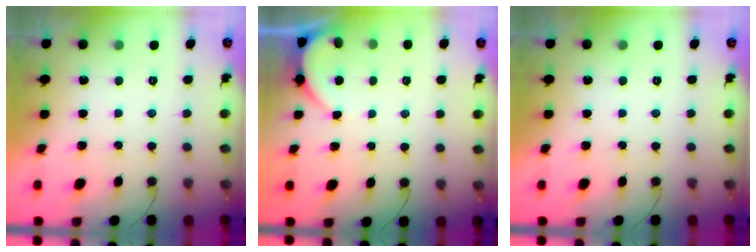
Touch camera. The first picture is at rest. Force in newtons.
{"total": 3.5, "press": 3.5, "slide": 0.3}
{"total": 0.0}